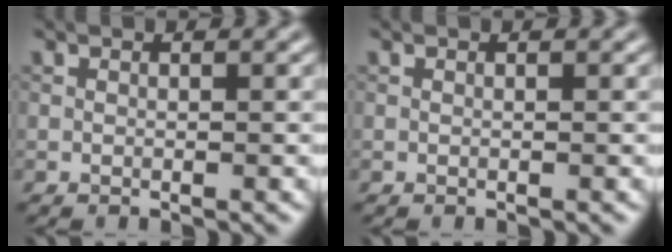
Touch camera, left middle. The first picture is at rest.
{"total": 0.0}